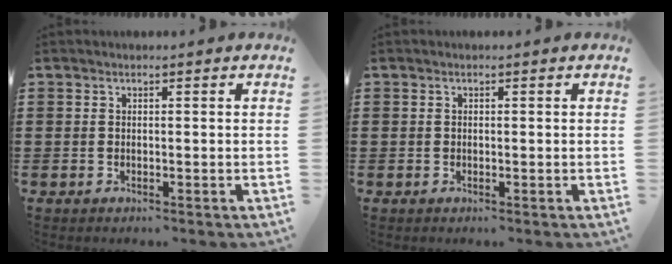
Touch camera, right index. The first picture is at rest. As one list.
[{"total": 0.0}]